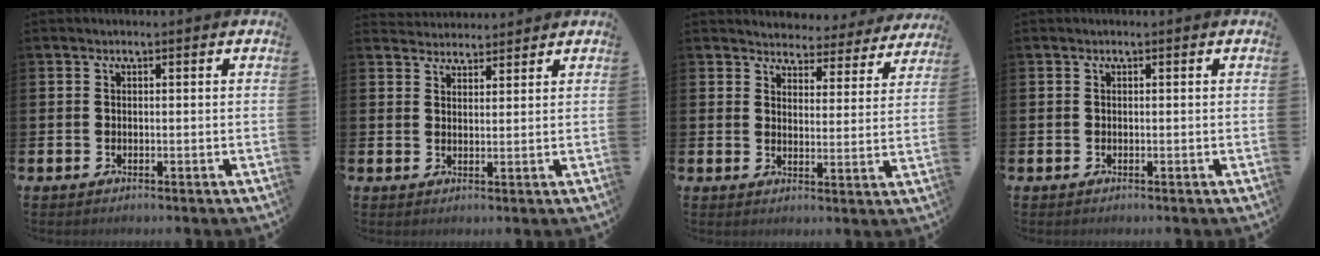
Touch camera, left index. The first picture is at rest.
{"total": 3.0, "force": [2.9, 0.6, -0.3], "torque": [0.002, -0.015, 0.054]}
{"total": 4.0, "force": [3.9, 1.1, -0.1], "torque": [-0.007, -0.037, 0.062]}
{"total": 0.0}